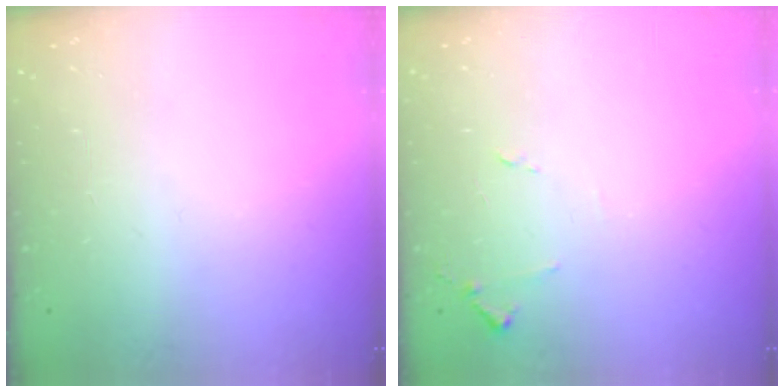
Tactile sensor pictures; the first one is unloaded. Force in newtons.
{"total": 7.9, "press": 7.8, "slide": 0.7}